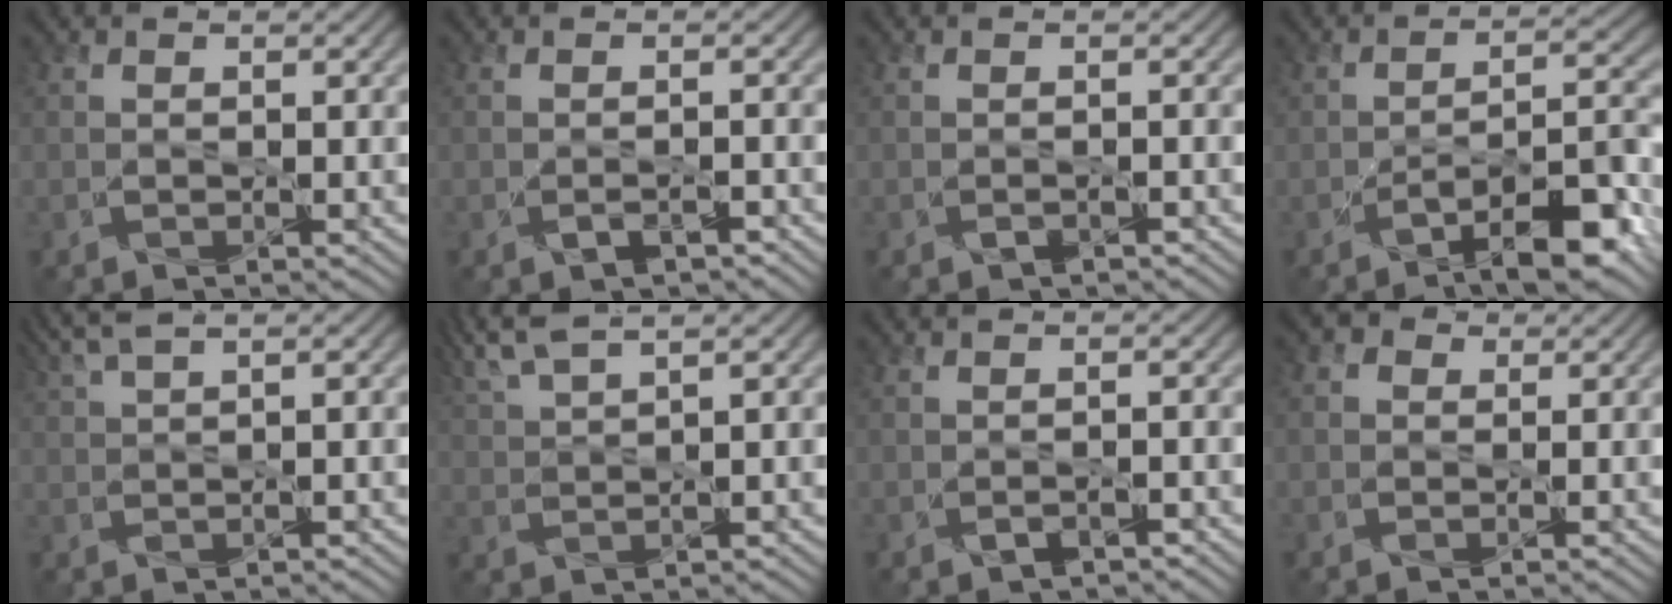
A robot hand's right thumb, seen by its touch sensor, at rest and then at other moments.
{"total": 1.3, "force": [-0.8, 0.5, 0.9], "torque": [-0.019, -0.003, -0.011]}
{"total": 0.6, "force": [-0.5, 0.2, 0.4], "torque": [-0.007, -0.001, -0.009]}
{"total": 9.3, "force": [-5.9, 2.8, 6.5], "torque": [-0.091, 0.006, -0.102]}
{"total": 4.3, "force": [2.8, 0.7, 3.1], "torque": [-0.069, 0.021, 0.053]}
{"total": 6.0, "force": [4.4, 1.1, 3.9], "torque": [-0.088, 0.024, 0.083]}
{"total": 1.0, "force": [-0.6, 0.4, 0.6], "torque": [-0.013, -0.003, -0.010]}
{"total": 1.9, "force": [0.3, 1.8, 0.7], "torque": [-0.006, 0.002, -0.005]}